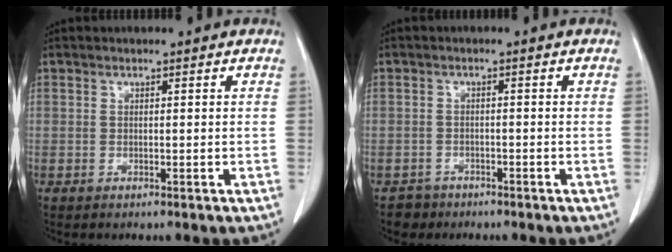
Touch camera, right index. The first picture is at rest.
{"total": 2.3, "force": [-1.6, 1.6, -0.5], "torque": [0.005, 0.008, -0.029]}